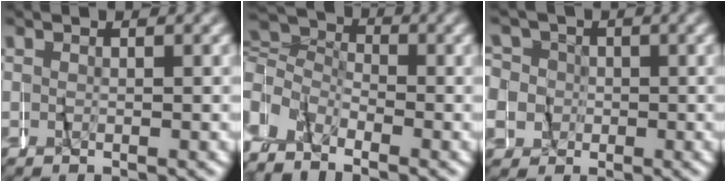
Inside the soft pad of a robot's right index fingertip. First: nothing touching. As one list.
[{"total": 7.4, "force": [-1.0, 6.4, 3.7], "torque": [-0.092, -0.010, -0.023]}, {"total": 9.4, "force": [0.4, 9.0, 3.0], "torque": [-0.078, -0.014, 0.000]}]